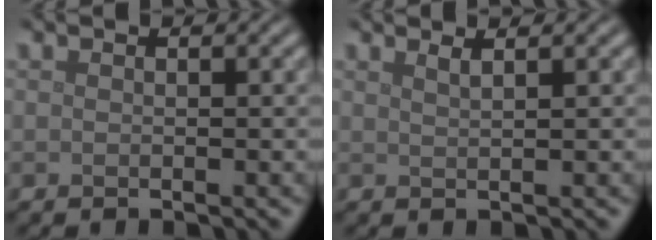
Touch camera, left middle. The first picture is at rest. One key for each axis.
{"total": 1.5, "fx": 1.0, "fy": 0.5, "fz": 1.0, "tx": -0.001, "ty": 0.003, "tz": 0.006}